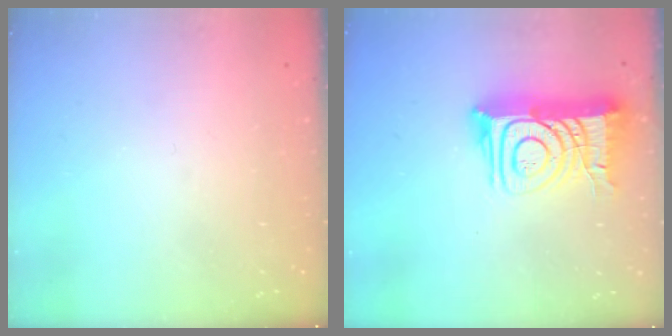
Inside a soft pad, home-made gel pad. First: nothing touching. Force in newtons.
{"total": 16.5, "press": 16.4, "slide": 1.5}